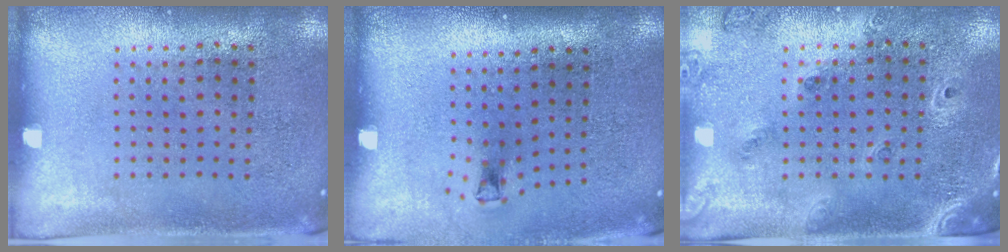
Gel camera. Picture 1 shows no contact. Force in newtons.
{"total": 0.7, "press": 0.4, "slide": 0.6}
{"total": 1.5, "press": 1.4, "slide": 0.6}